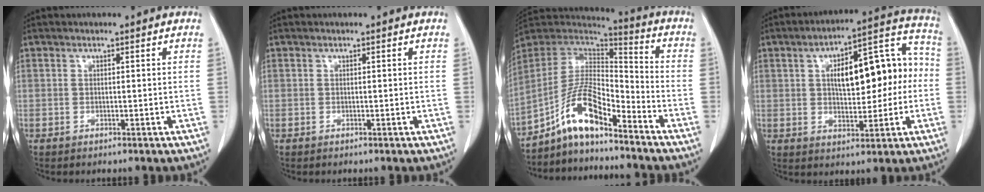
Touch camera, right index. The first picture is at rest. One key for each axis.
{"total": 0.0}
{"total": 11.3, "fx": -7.9, "fy": 2.9, "fz": 7.5, "tx": -0.151, "ty": 0.025, "tz": -0.147}
{"total": 15.4, "fx": 0.8, "fy": 6.0, "fz": 14.1, "tx": -0.200, "ty": 0.048, "tz": 0.020}